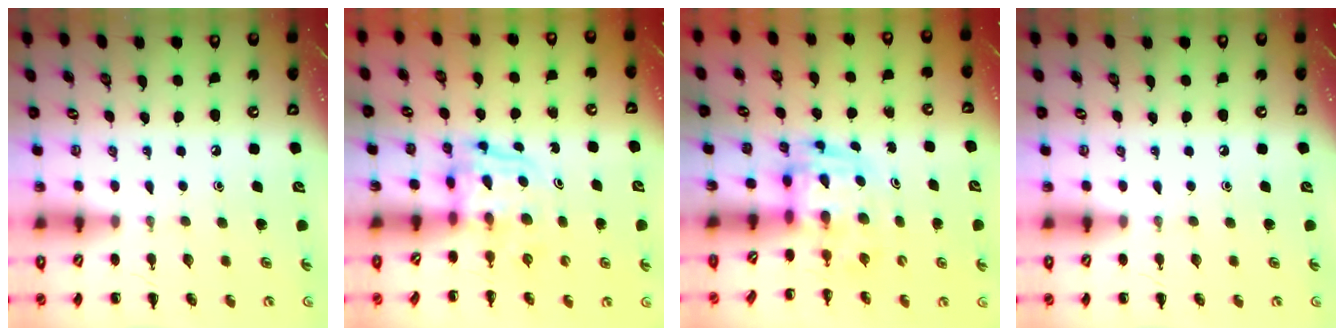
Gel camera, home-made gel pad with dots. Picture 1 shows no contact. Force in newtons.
{"total": 3.6, "press": 3.6, "slide": 0.3}
{"total": 2.8, "press": 2.7, "slide": 0.5}
{"total": 0.0}